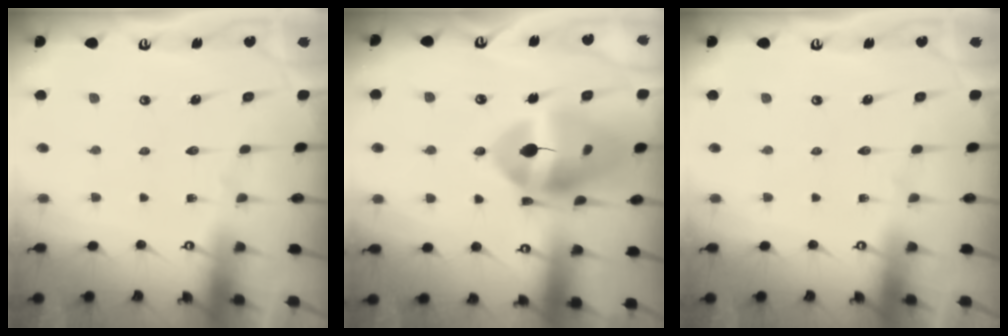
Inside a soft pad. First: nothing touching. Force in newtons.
{"total": 17.7, "press": 17.6, "slide": 2.2}
{"total": 0.0}